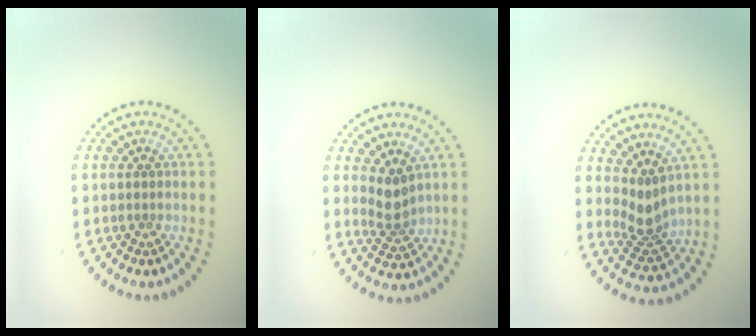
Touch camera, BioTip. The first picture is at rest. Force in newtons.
{"total": 2.5, "press": 1.9, "slide": 1.6}
{"total": 2.7, "press": 1.9, "slide": 1.9}